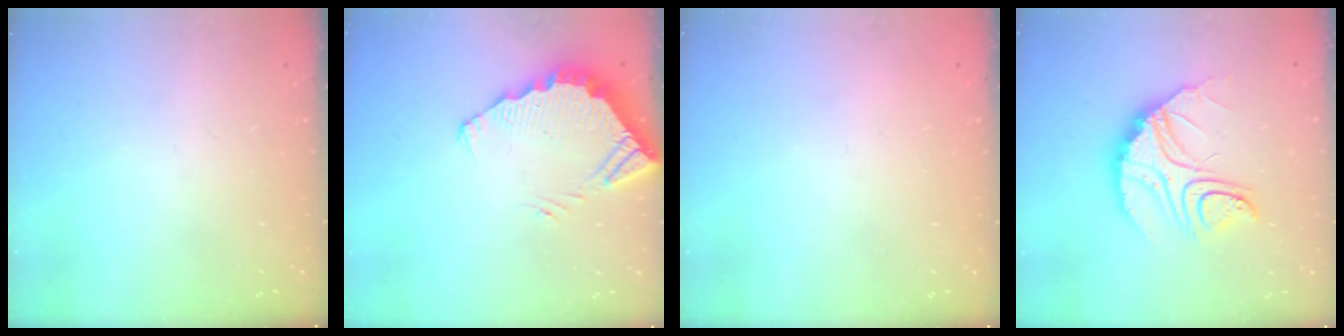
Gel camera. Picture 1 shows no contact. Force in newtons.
{"total": 4.4, "press": 4.4, "slide": 0.2}
{"total": 2.1, "press": 2.1, "slide": 0.1}
{"total": 14.0, "press": 14.0, "slide": 1.3}